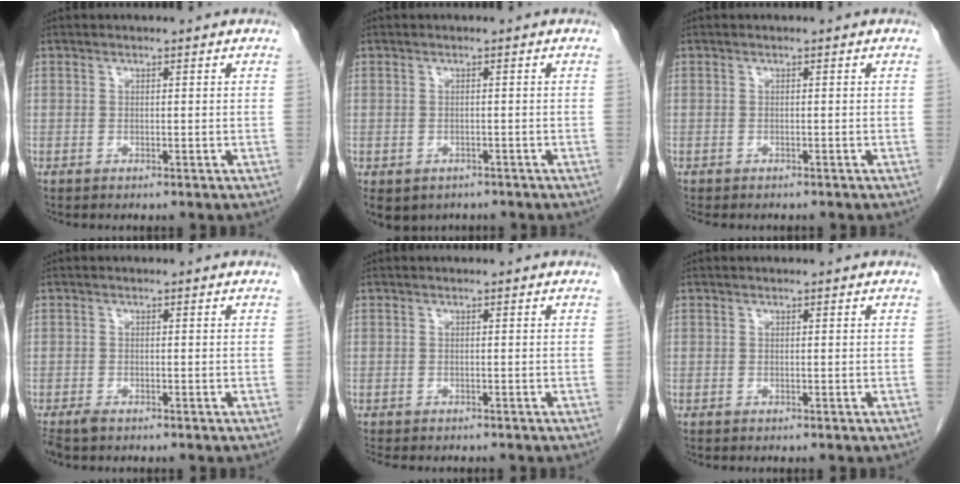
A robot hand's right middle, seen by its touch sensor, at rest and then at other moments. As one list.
[{"total": 5.4, "force": [-3.7, 3.7, 1.2], "torque": [-0.019, 0.003, -0.047]}, {"total": 3.3, "force": [-2.9, 1.1, 1.2], "torque": [-0.016, -0.006, -0.036]}, {"total": 2.6, "force": [-2.0, 1.0, 1.4], "torque": [-0.031, -0.007, -0.032]}, {"total": 5.1, "force": [-4.4, 1.6, 1.9], "torque": [-0.028, -0.007, -0.060]}, {"total": 0.0}]